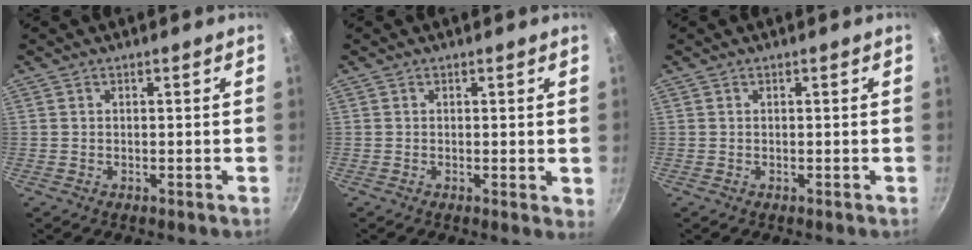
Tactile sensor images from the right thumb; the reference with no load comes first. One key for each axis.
{"total": 1.4, "fx": 0.2, "fy": 0.5, "fz": 1.3, "tx": -0.017, "ty": -0.005, "tz": 0.001}
{"total": 0.0}